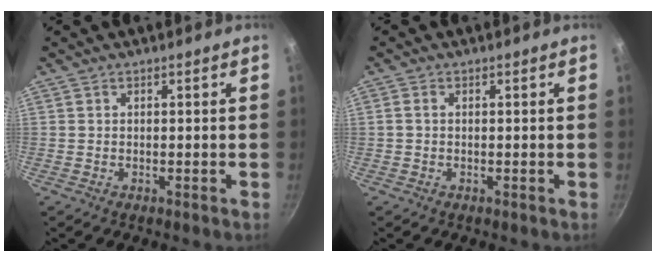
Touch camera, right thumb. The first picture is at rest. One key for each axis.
{"total": 1.0, "fx": 0.0, "fy": 0.7, "fz": 0.7, "tx": -0.014, "ty": 0.004, "tz": -0.001}